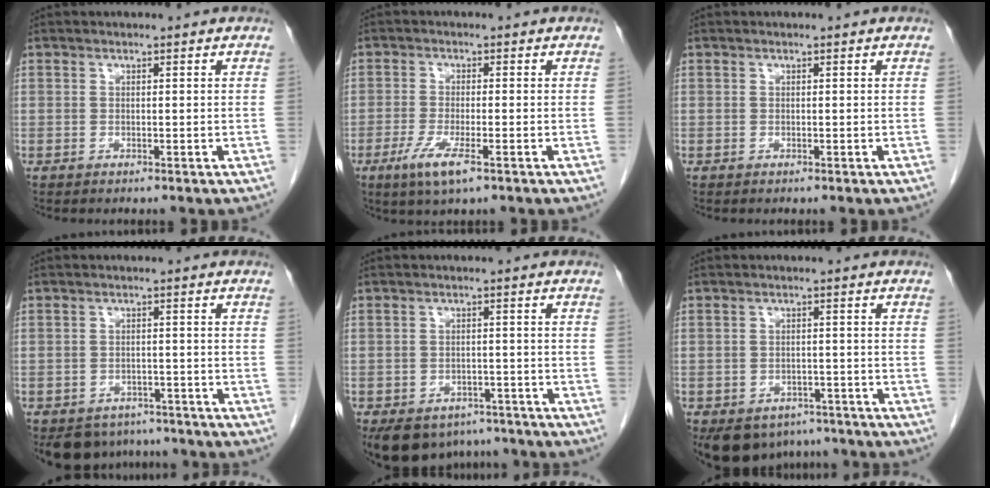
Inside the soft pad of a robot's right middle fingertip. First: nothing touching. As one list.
[{"total": 5.3, "force": [-2.7, 0.6, 4.5], "torque": [-0.097, -0.016, -0.049]}, {"total": 0.0}, {"total": 7.7, "force": [-6.5, 4.1, 1.0], "torque": [-0.010, 0.002, -0.084]}, {"total": 10.6, "force": [-7.8, 6.4, 3.3], "torque": [-0.066, -0.001, -0.099]}, {"total": 9.7, "force": [-6.8, 6.4, 2.8], "torque": [-0.057, 0.000, -0.086]}]